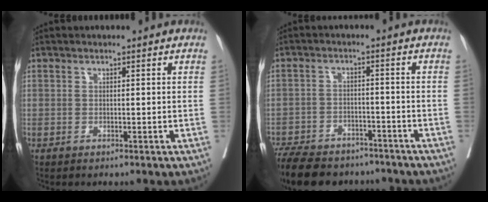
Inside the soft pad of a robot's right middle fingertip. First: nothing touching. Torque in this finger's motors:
{"motor_torque": [1.02, -1.11, 0.37, 0.06]}